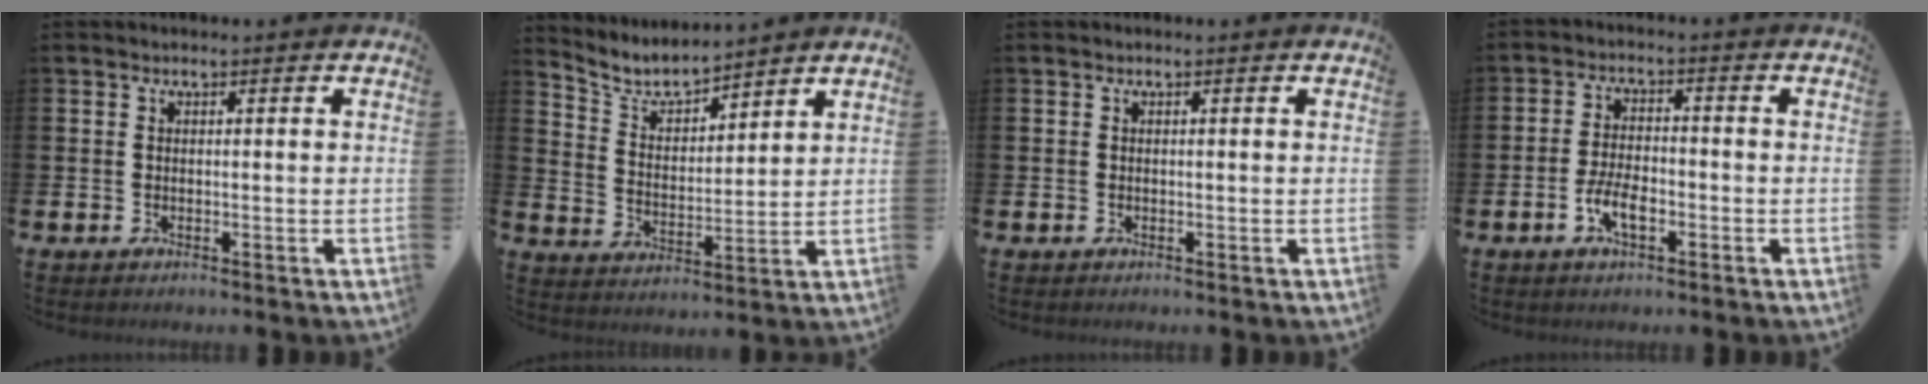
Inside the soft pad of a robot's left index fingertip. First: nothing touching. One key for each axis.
{"total": 4.9, "fx": 4.6, "fy": 1.2, "fz": 1.0, "tx": -0.043, "ty": -0.034, "tz": 0.077}
{"total": 0.0}
{"total": 4.2, "fx": -1.5, "fy": 1.8, "fz": 3.4, "tx": -0.059, "ty": 0.002, "tz": -0.031}